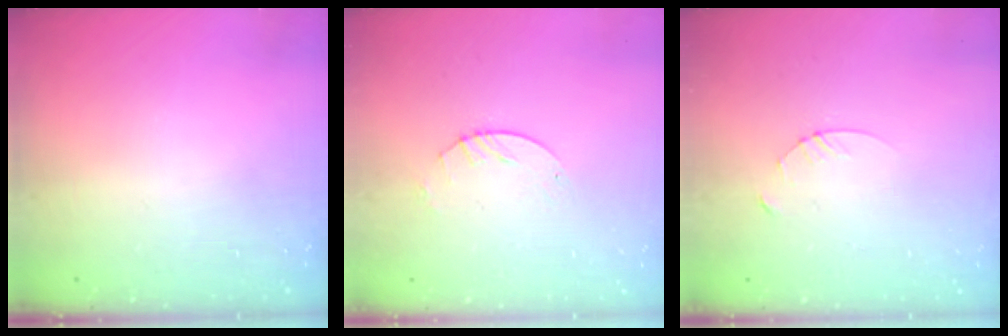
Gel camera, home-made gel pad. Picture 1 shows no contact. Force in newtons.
{"total": 2.6, "press": 2.6, "slide": 0.3}
{"total": 3.2, "press": 3.2, "slide": 0.3}